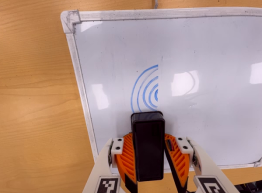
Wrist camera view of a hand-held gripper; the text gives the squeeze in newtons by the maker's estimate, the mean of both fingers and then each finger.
{"total": 7.5, "left": 8.4, "right": 6.7}